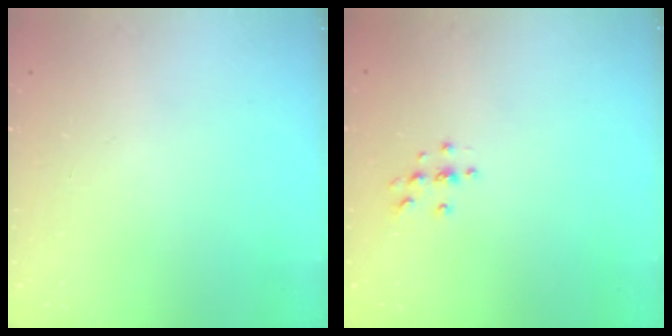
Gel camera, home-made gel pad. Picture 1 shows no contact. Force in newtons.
{"total": 3.8, "press": 3.8, "slide": 0.4}